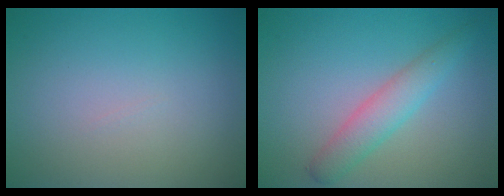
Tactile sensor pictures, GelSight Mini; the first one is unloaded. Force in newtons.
{"total": 3.1, "press": 3.1, "slide": 0.1}